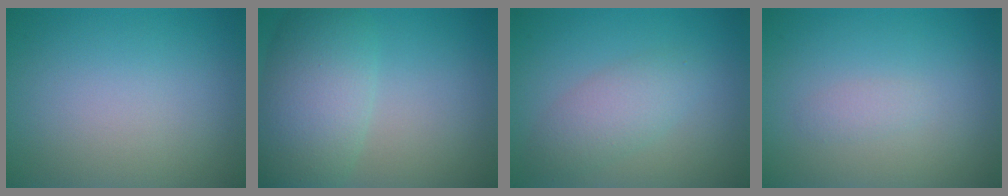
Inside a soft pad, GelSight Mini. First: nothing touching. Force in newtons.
{"total": 6.8, "press": 6.8, "slide": 0.4}
{"total": 2.9, "press": 2.9, "slide": 0.1}
{"total": 0.8, "press": 0.8, "slide": 0.1}